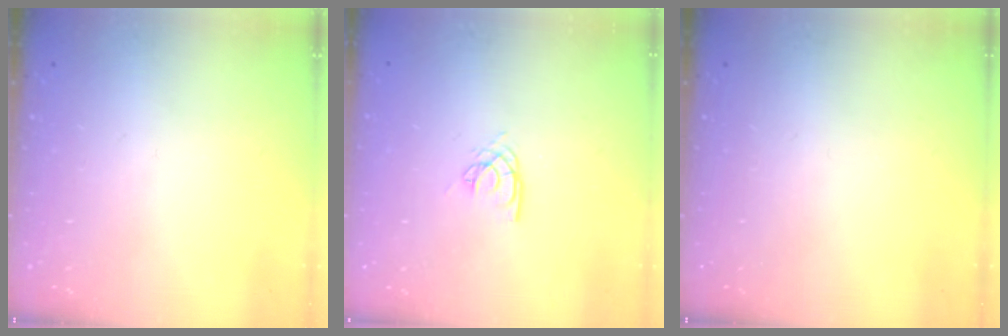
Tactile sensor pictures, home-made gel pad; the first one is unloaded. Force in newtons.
{"total": 4.5, "press": 4.5, "slide": 0.3}
{"total": 0.0}